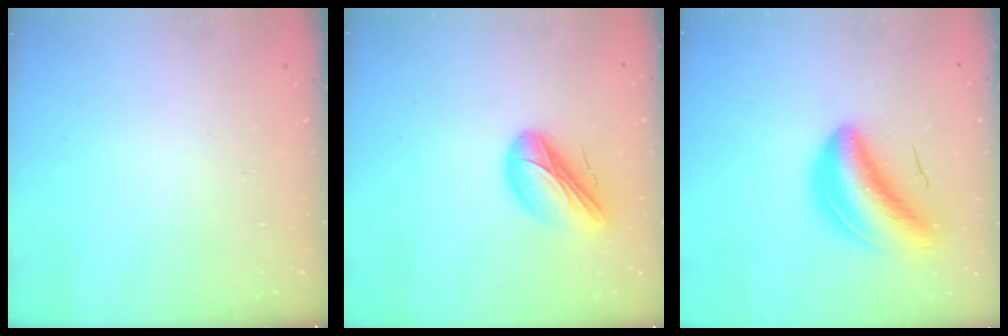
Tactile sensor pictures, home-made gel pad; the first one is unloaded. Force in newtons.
{"total": 13.2, "press": 12.5, "slide": 4.1}
{"total": 9.8, "press": 9.4, "slide": 2.6}